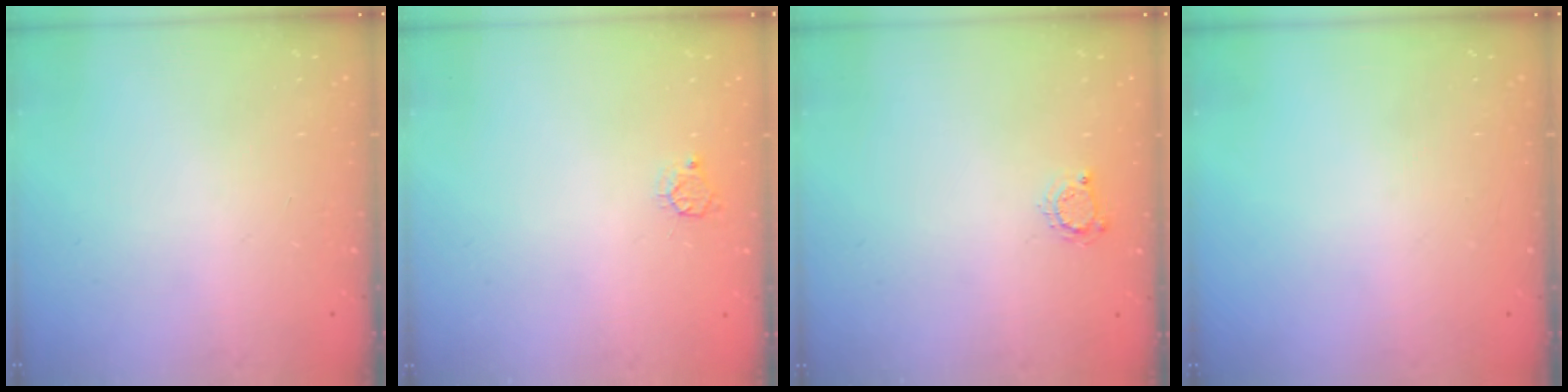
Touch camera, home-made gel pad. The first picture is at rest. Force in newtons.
{"total": 3.7, "press": 3.7, "slide": 0.4}
{"total": 3.5, "press": 3.5, "slide": 0.4}
{"total": 0.0}